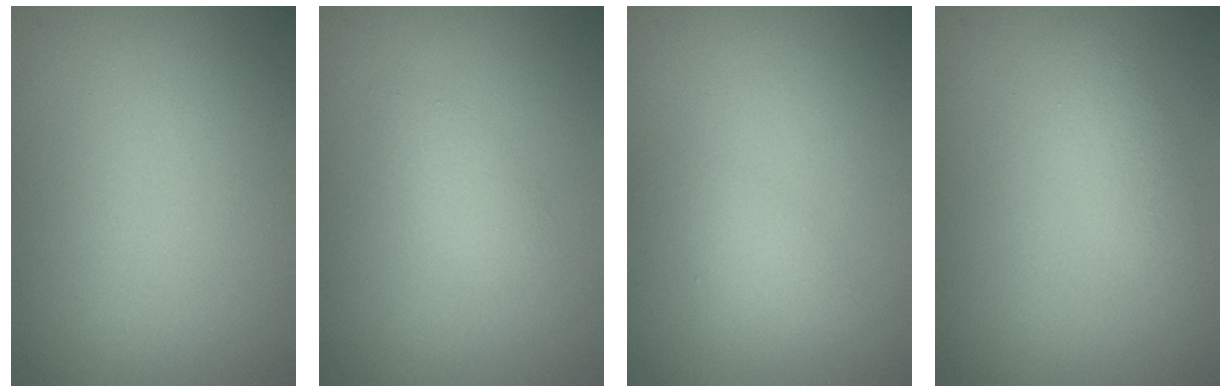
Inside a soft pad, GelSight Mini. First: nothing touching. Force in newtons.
{"total": 1.1, "press": 1.1, "slide": 0.1}
{"total": 1.5, "press": 1.5, "slide": 0.1}
{"total": 1.6, "press": 1.6, "slide": 0.1}